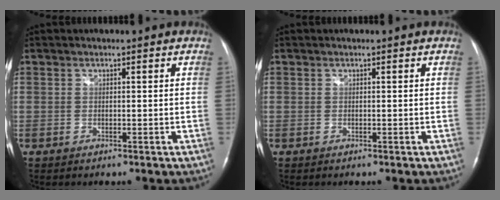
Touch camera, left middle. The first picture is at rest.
{"total": 0.0}